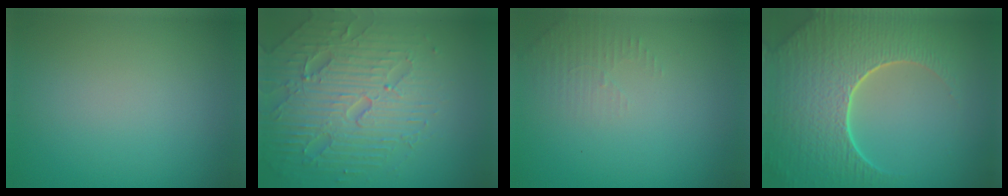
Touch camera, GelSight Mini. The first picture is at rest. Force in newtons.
{"total": 5.6, "press": 5.4, "slide": 1.4}
{"total": 1.5, "press": 1.5, "slide": 0.4}
{"total": 9.4, "press": 6.7, "slide": 6.6}